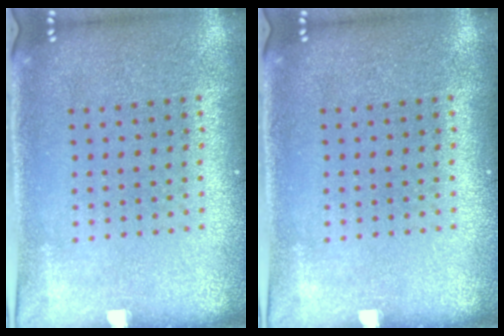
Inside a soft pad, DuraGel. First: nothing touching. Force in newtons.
{"total": 0.0}